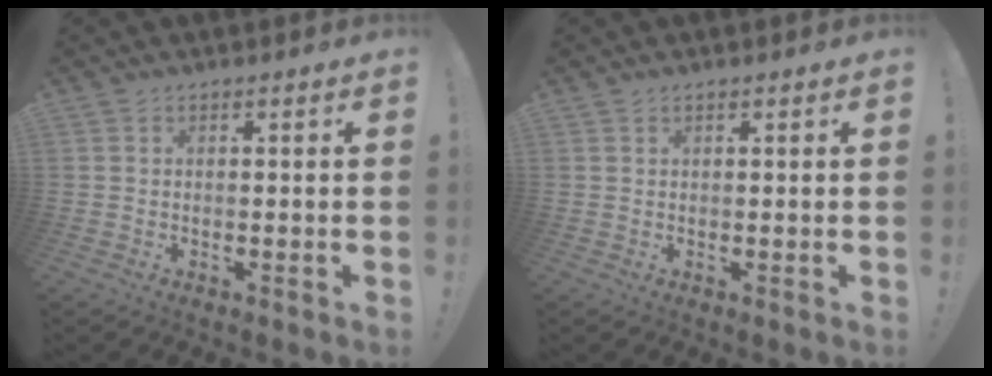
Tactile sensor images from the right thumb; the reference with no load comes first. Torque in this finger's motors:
{"motor_torque": [-0.09, -0.18, -0.05, 0.17, 0.01]}